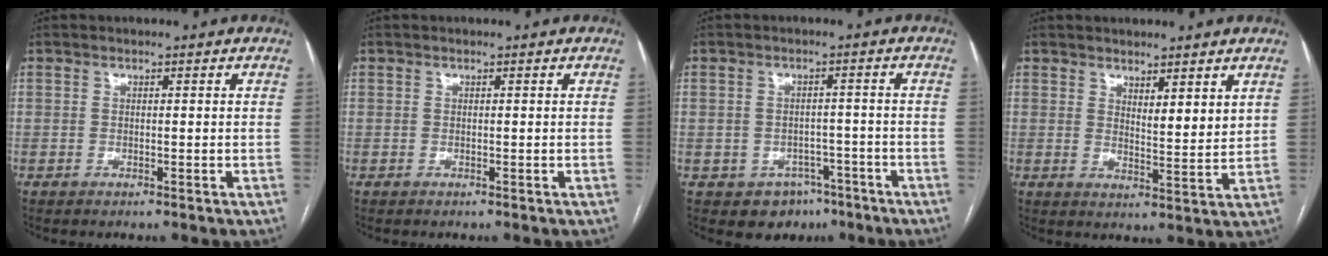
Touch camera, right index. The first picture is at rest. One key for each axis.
{"total": 0.0}
{"total": 5.9, "fx": -3.4, "fy": 4.6, "fz": 1.0, "tx": -0.001, "ty": 0.016, "tz": -0.038}
{"total": 4.3, "fx": 2.9, "fy": 0.9, "fz": 3.0, "tx": -0.050, "ty": -0.017, "tz": 0.053}